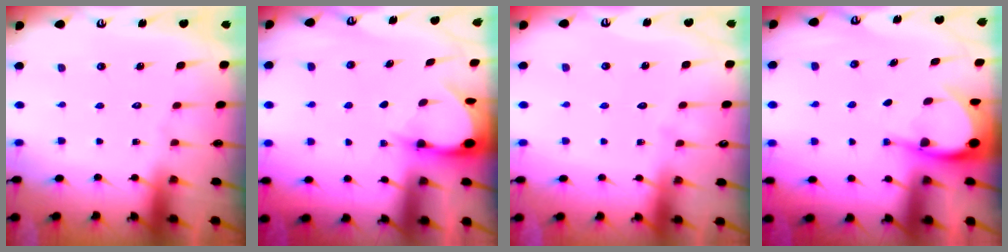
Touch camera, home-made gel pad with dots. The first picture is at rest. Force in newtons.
{"total": 3.4, "press": 3.4, "slide": 0.2}
{"total": 2.6, "press": 2.6, "slide": 0.3}
{"total": 5.2, "press": 5.2, "slide": 0.4}